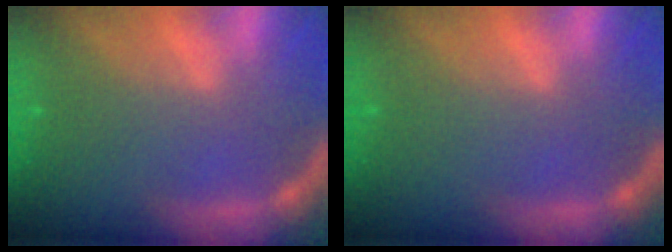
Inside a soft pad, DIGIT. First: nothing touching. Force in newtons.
{"total": 0.0}